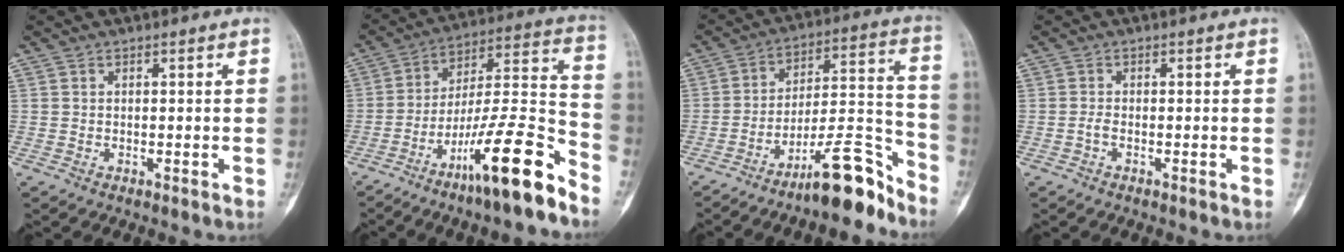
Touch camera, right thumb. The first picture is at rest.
{"total": 19.2, "force": [-12.3, 2.4, 14.5], "torque": [-0.251, 0.082, -0.207]}
{"total": 14.6, "force": [-10.9, 3.3, 9.1], "torque": [-0.115, 0.110, -0.178]}
{"total": 0.8, "force": [-0.4, 0.2, 0.7], "torque": [-0.016, 0.000, -0.010]}